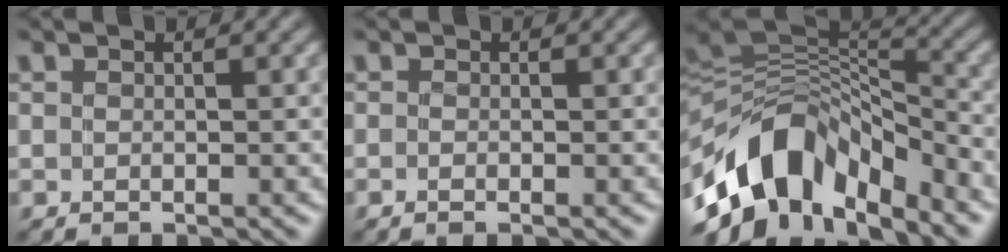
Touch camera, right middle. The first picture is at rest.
{"total": 0.8, "force": [-0.3, 0.3, 0.6], "torque": [-0.010, -0.002, -0.005]}
{"total": 11.1, "force": [-6.4, 6.6, 6.3], "torque": [-0.109, 0.012, -0.118]}